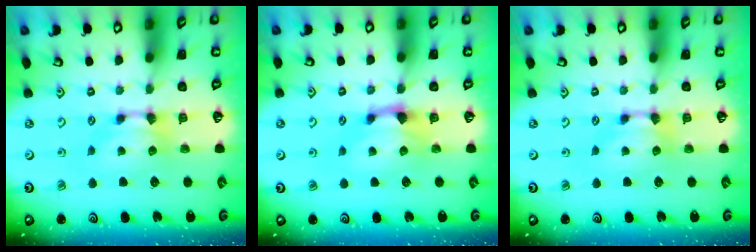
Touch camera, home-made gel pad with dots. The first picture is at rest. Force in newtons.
{"total": 1.2, "press": 0.0, "slide": 1.2}
{"total": 0.0}